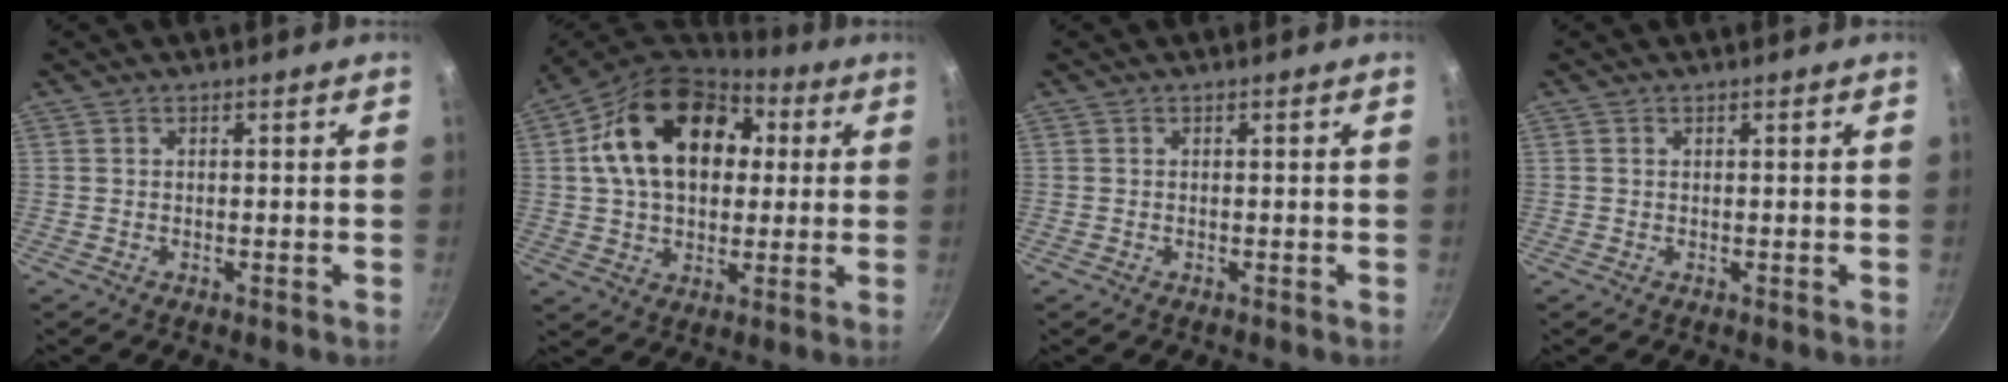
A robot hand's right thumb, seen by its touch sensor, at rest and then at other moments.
{"total": 21.2, "force": [4.8, 14.6, 14.6], "torque": [-0.222, 0.021, 0.066]}
{"total": 0.0}
{"total": 0.0}